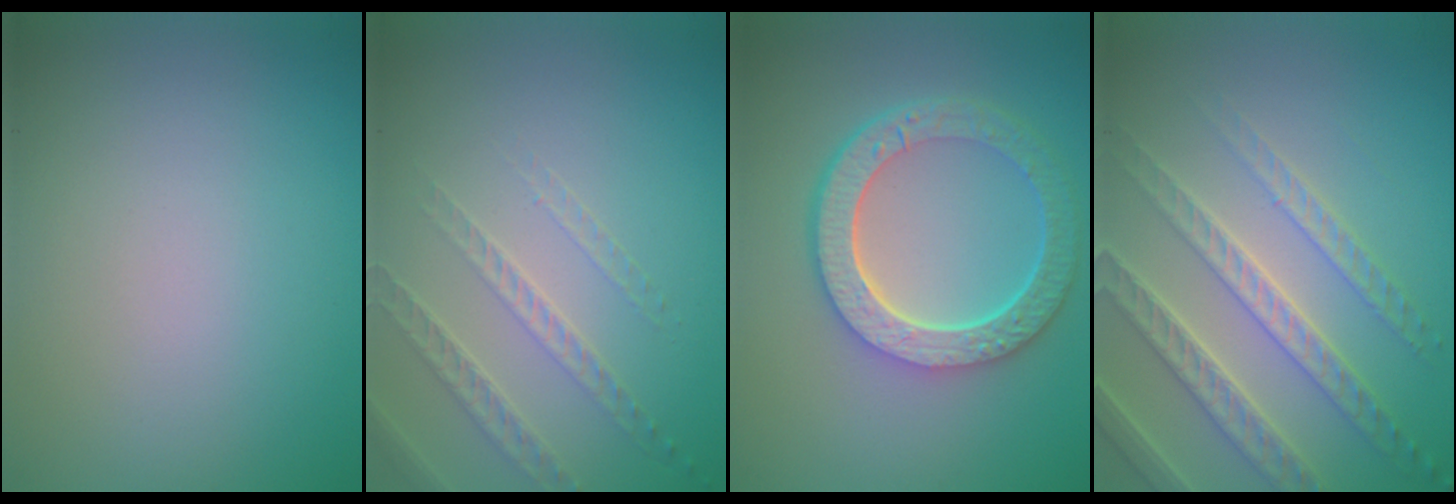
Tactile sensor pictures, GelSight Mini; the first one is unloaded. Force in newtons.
{"total": 1.6, "press": 1.3, "slide": 0.9}
{"total": 6.4, "press": 4.8, "slide": 4.3}
{"total": 4.7, "press": 4.3, "slide": 1.8}